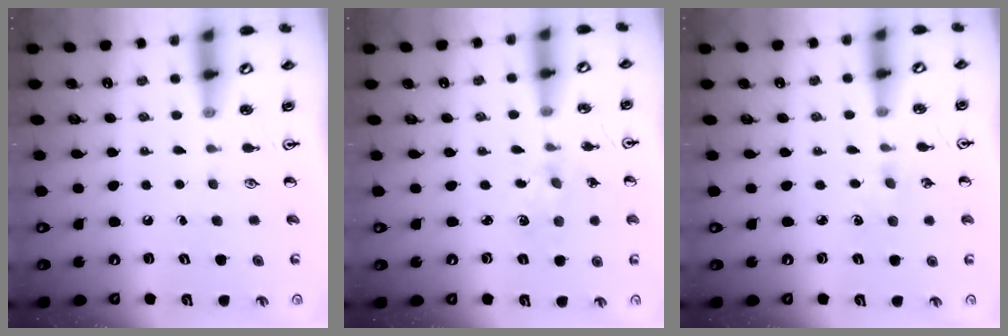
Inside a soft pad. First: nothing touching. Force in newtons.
{"total": 2.7, "press": 2.7, "slide": 0.3}
{"total": 4.1, "press": 4.1, "slide": 0.5}